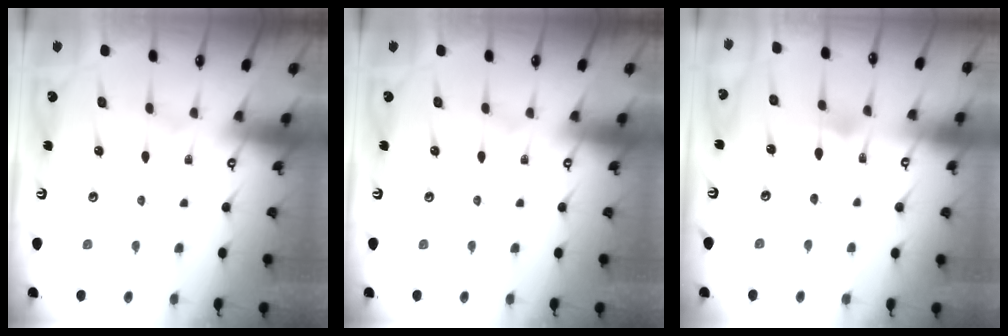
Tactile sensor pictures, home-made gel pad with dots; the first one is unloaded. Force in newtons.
{"total": 0.0}
{"total": 5.0, "press": 4.9, "slide": 0.6}